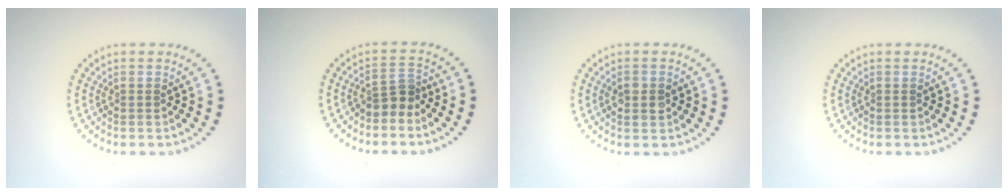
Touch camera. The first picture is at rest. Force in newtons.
{"total": 2.3, "press": 1.8, "slide": 1.6}
{"total": 2.0, "press": 2.0, "slide": 0.2}
{"total": 0.0}